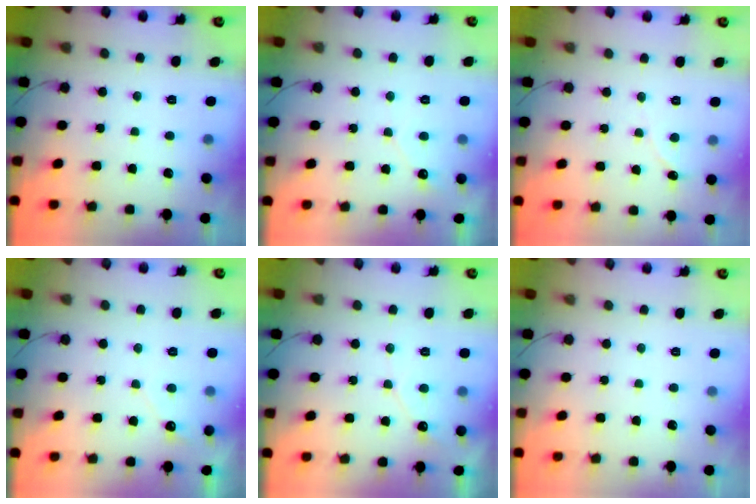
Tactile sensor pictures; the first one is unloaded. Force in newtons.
{"total": 2.7, "press": 2.7, "slide": 0.1}
{"total": 0.0}
{"total": 3.7, "press": 3.7, "slide": 0.2}
{"total": 4.5, "press": 4.5, "slide": 0.3}
{"total": 0.0}